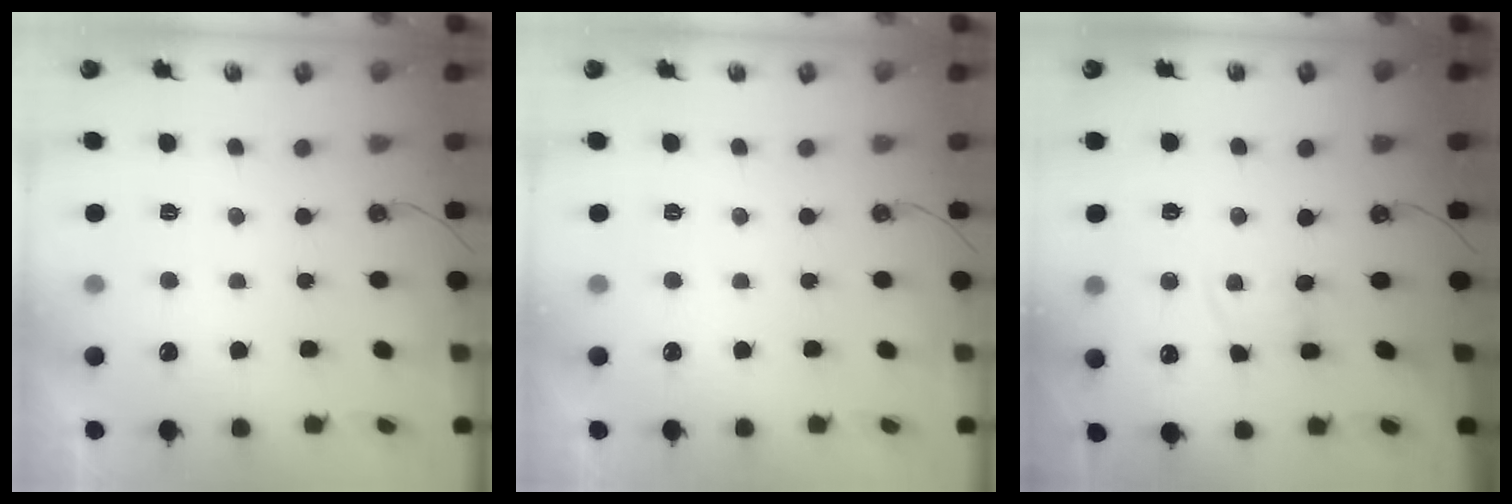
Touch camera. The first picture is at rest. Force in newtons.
{"total": 0.0}
{"total": 1.4, "press": 1.4, "slide": 0.1}